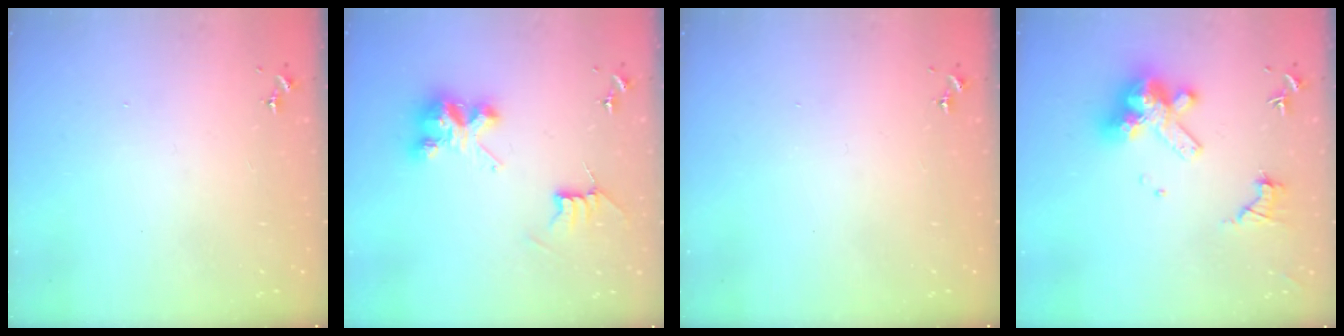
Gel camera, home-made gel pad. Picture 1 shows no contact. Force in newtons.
{"total": 8.1, "press": 8.1, "slide": 0.2}
{"total": 0.0}
{"total": 14.4, "press": 14.3, "slide": 1.7}